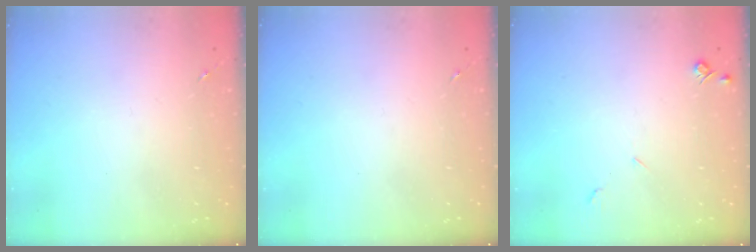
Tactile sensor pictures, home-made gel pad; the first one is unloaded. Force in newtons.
{"total": 0.0}
{"total": 4.2, "press": 4.2, "slide": 0.7}